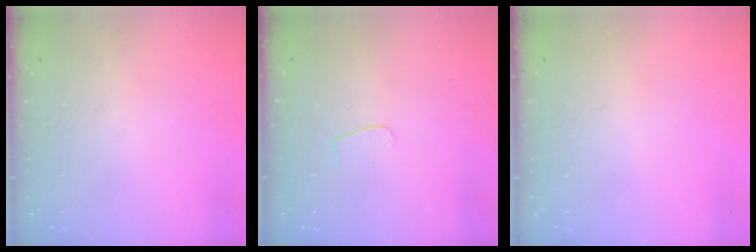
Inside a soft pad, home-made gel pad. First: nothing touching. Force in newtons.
{"total": 3.6, "press": 3.6, "slide": 0.3}
{"total": 0.0}